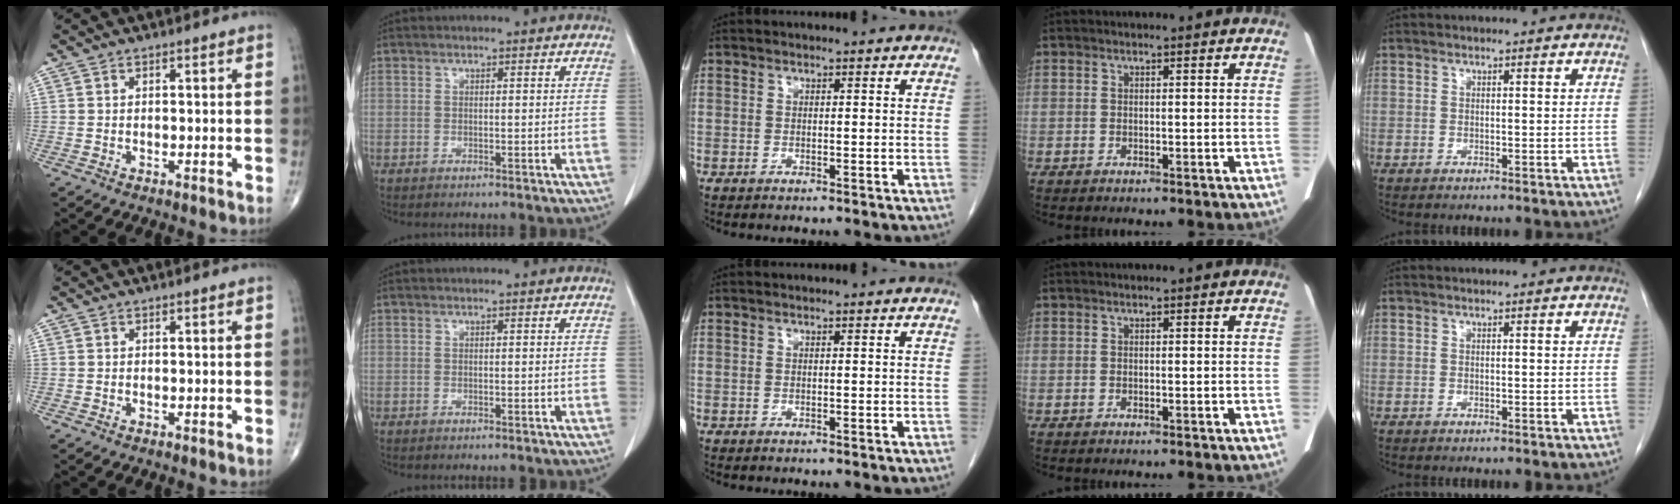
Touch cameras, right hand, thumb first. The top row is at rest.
{}